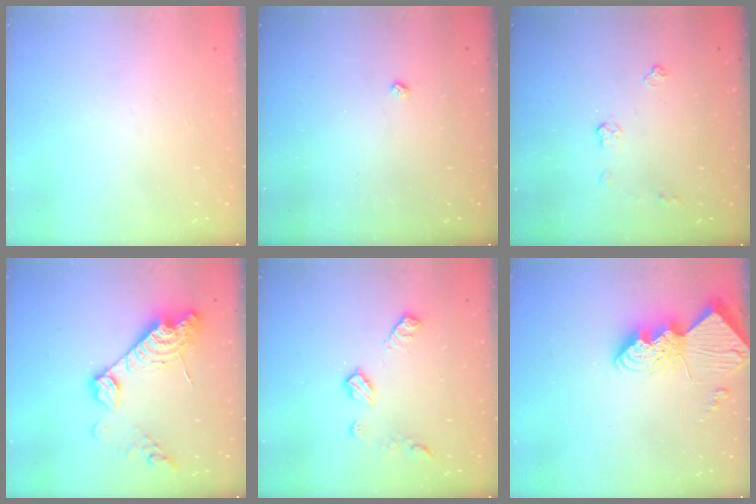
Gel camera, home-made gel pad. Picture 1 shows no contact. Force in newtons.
{"total": 2.6, "press": 2.5, "slide": 0.5}
{"total": 5.2, "press": 5.1, "slide": 0.1}
{"total": 16.6, "press": 16.5, "slide": 1.2}
{"total": 8.8, "press": 8.8, "slide": 0.3}
{"total": 12.9, "press": 12.9, "slide": 0.8}